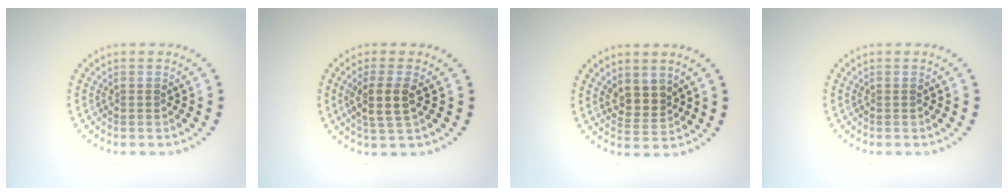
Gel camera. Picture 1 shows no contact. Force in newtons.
{"total": 2.8, "press": 2.4, "slide": 1.5}
{"total": 2.4, "press": 2.2, "slide": 1.2}
{"total": 0.0}